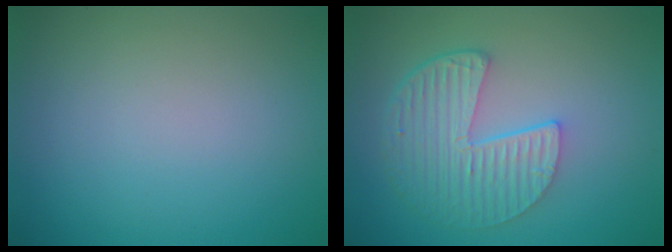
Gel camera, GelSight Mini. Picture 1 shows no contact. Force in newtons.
{"total": 5.3, "press": 4.0, "slide": 3.5}